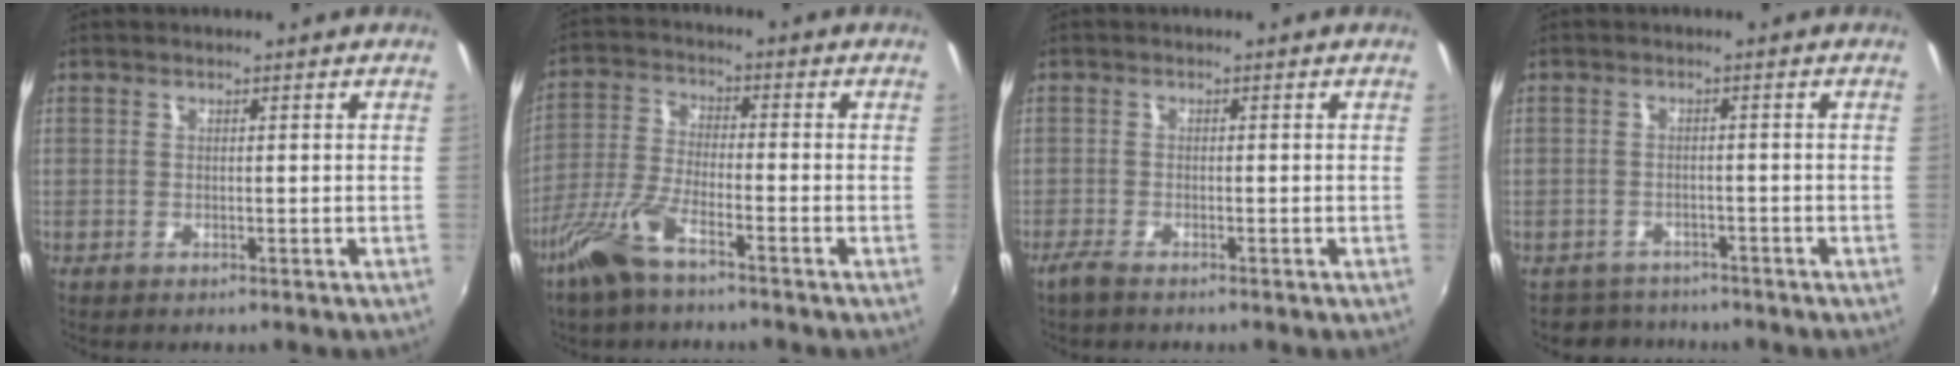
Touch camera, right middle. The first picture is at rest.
{"total": 9.0, "force": [-6.1, 2.0, 6.3], "torque": [-0.141, -0.009, -0.125]}
{"total": 2.1, "force": [-1.8, 0.4, 1.1], "torque": [-0.030, -0.007, -0.038]}
{"total": 4.2, "force": [-3.6, 2.2, -0.4], "torque": [-0.005, 0.009, -0.062]}